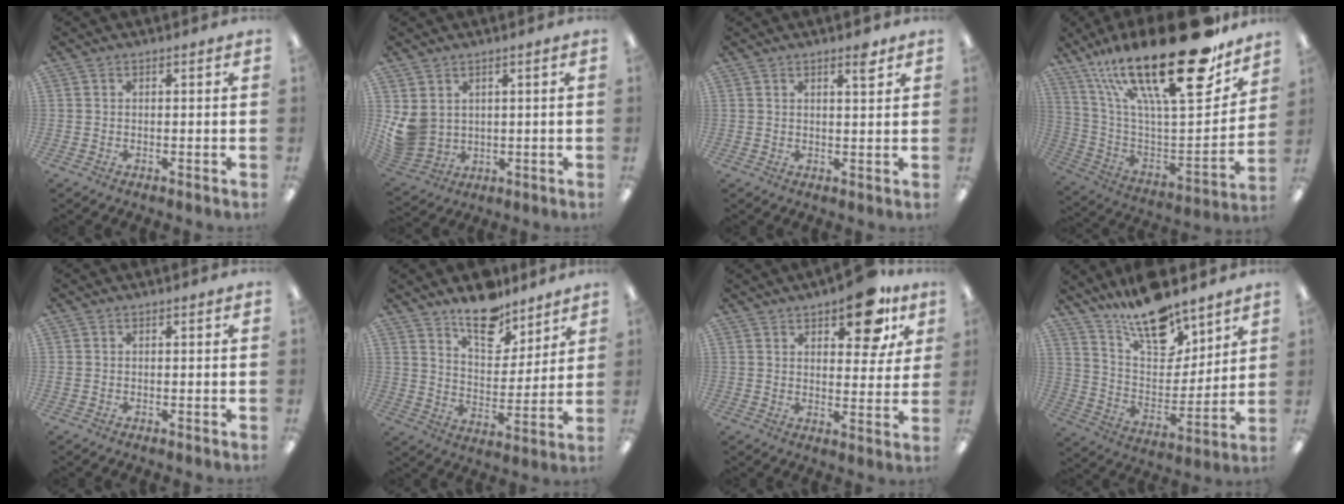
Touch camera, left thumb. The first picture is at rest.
{"total": 7.2, "force": [2.2, 6.0, 3.2], "torque": [-0.083, -0.011, 0.045]}
{"total": 3.4, "force": [2.5, 0.6, 2.2], "torque": [-0.025, -0.012, 0.037]}
{"total": 31.8, "force": [19.6, 9.1, 23.4], "torque": [-0.399, -0.133, 0.324]}
{"total": 0.6, "force": [0.1, 0.5, 0.3], "torque": [-0.006, 0.006, 0.000]}
{"total": 13.5, "force": [11.0, 5.9, 5.3], "torque": [-0.075, -0.072, 0.199]}
{"total": 12.5, "force": [8.1, 5.4, 7.9], "torque": [-0.089, -0.038, 0.133]}
{"total": 17.3, "force": [13.8, 7.1, 7.8], "torque": [-0.141, -0.088, 0.245]}